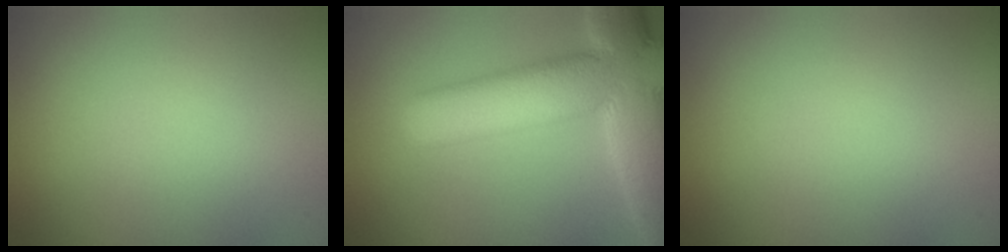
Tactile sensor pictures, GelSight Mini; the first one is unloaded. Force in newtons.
{"total": 12.5, "press": 12.5, "slide": 0.9}
{"total": 0.0}